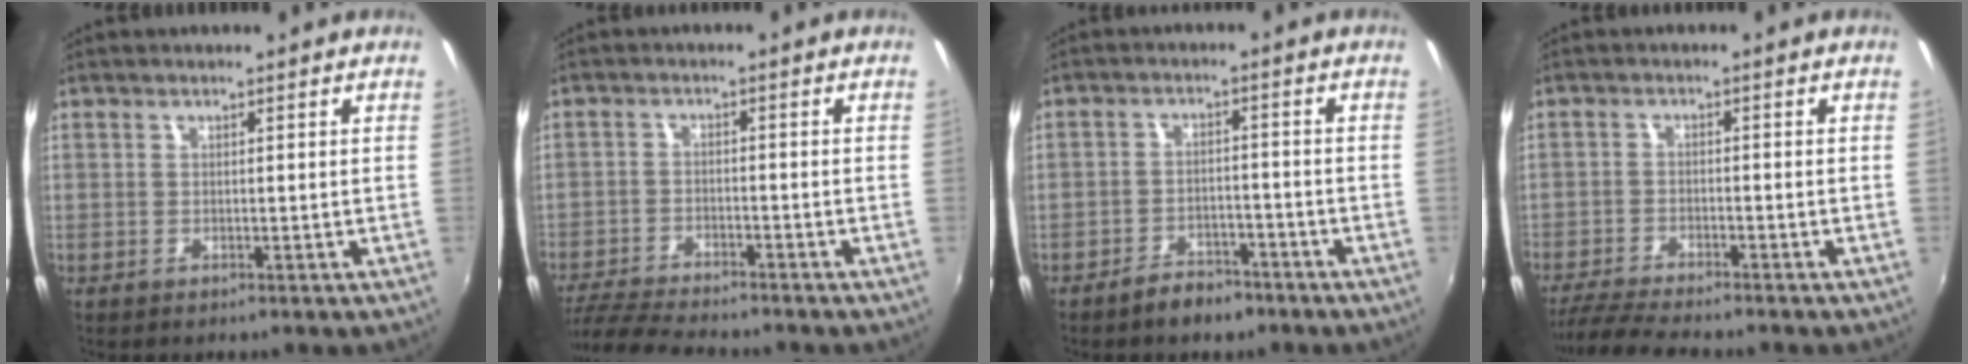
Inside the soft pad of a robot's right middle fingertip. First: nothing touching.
{"total": 10.7, "force": [-9.7, 1.6, 4.2], "torque": [-0.113, -0.023, -0.171]}
{"total": 5.6, "force": [-4.4, 2.8, 2.1], "torque": [-0.053, 0.010, -0.062]}
{"total": 8.2, "force": [-7.4, 0.5, 3.4], "torque": [-0.092, -0.022, -0.130]}